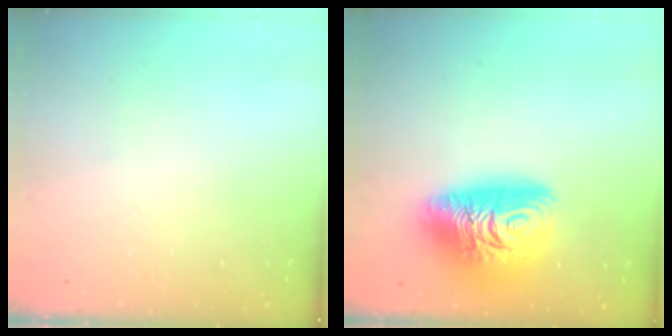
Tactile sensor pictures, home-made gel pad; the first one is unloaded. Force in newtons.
{"total": 15.9, "press": 15.9, "slide": 1.3}